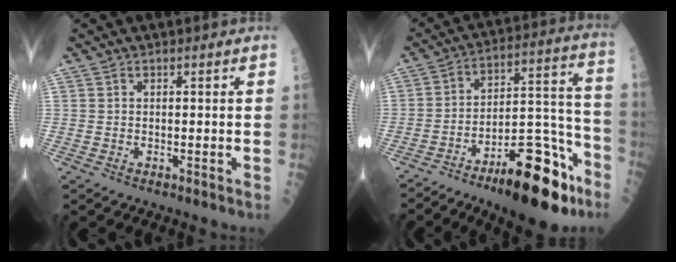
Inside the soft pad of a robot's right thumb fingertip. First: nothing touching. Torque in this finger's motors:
{"motor_torque": [3.09, 1.92, 1.65, -1.12, 0.12]}